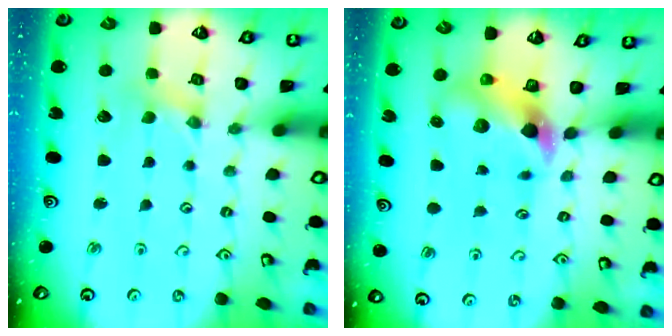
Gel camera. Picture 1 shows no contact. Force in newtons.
{"total": 7.3, "press": 7.2, "slide": 1.3}